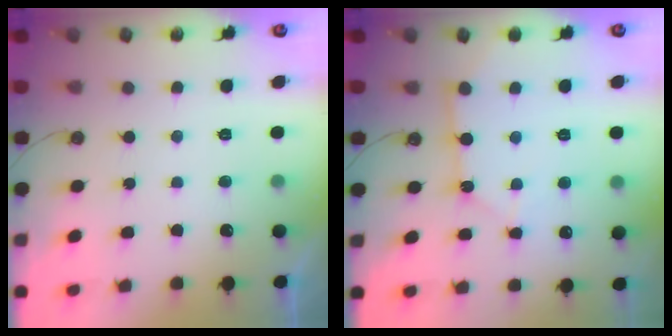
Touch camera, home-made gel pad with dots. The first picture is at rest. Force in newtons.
{"total": 6.0, "press": 6.0, "slide": 0.4}